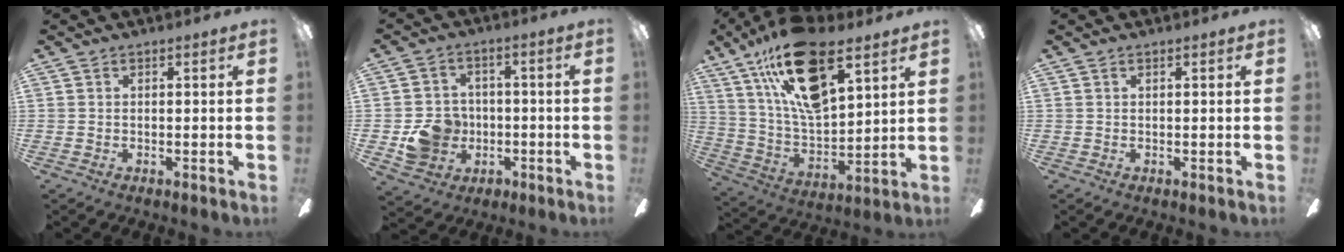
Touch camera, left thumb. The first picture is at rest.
{"total": 9.9, "force": [-2.1, 8.9, 3.6], "torque": [-0.083, 0.024, -0.031]}
{"total": 21.9, "force": [13.4, 9.4, 14.6], "torque": [-0.284, -0.066, 0.231]}
{"total": 0.6, "force": [0.3, 0.1, 0.5], "torque": [-0.013, 0.002, 0.005]}